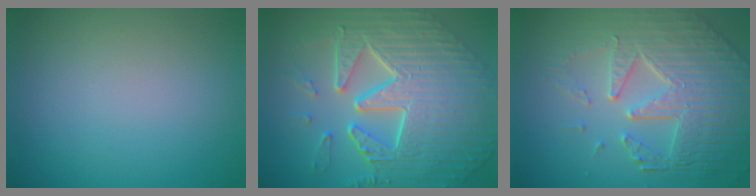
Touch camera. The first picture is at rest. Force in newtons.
{"total": 11.0, "press": 7.4, "slide": 8.1}
{"total": 8.8, "press": 6.0, "slide": 6.4}